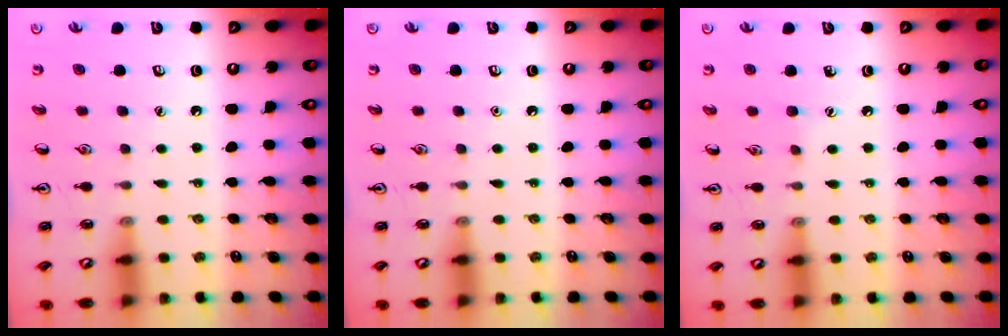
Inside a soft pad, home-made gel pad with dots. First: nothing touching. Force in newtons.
{"total": 0.0}
{"total": 3.6, "press": 3.4, "slide": 1.1}